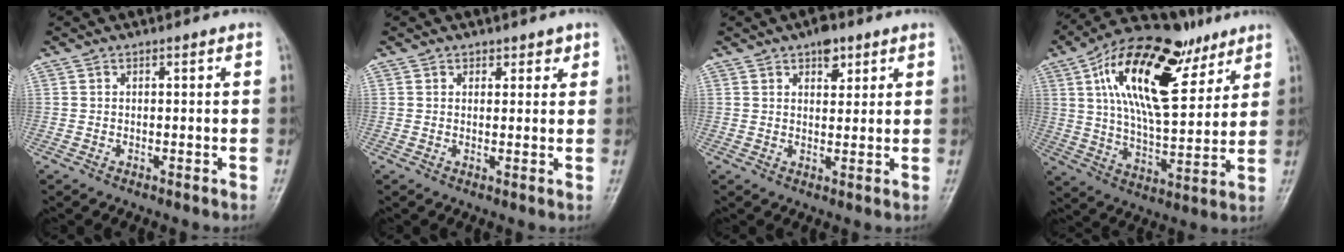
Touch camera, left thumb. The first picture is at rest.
{"total": 2.2, "force": [1.5, 1.5, 0.6], "torque": [0.017, -0.006, 0.014]}
{"total": 4.3, "force": [2.6, 2.4, 2.6], "torque": [-0.018, -0.011, 0.036]}
{"total": 23.1, "force": [11.3, 10.5, 17.2], "torque": [-0.260, -0.028, 0.196]}